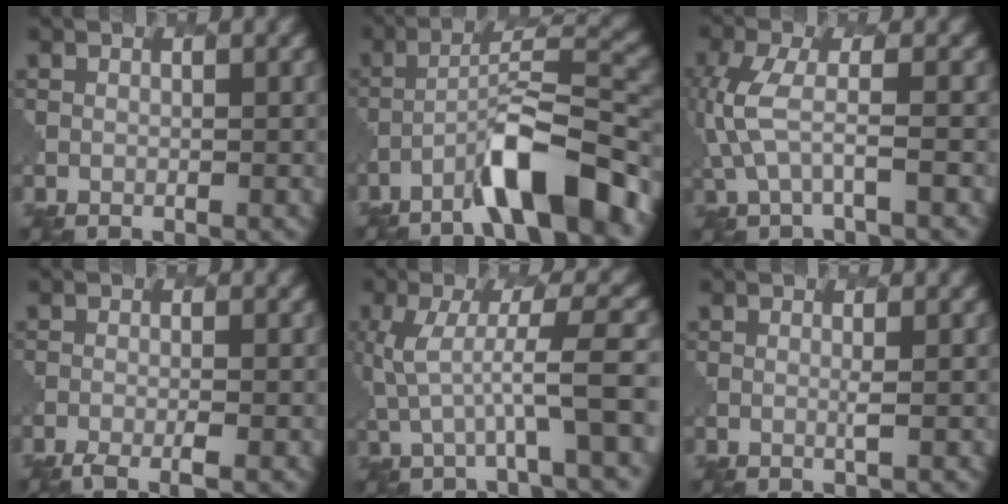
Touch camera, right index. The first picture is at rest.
{"total": 8.7, "force": [-5.3, 1.6, 6.6], "torque": [-0.111, 0.017, -0.086]}
{"total": 3.5, "force": [-0.2, 1.0, 3.3], "torque": [-0.086, 0.001, -0.005]}
{"total": 2.0, "force": [-1.2, 0.4, 1.5], "torque": [-0.024, -0.005, -0.032]}
{"total": 6.6, "force": [0.4, 1.1, 6.5], "torque": [-0.118, 0.015, 0.005]}
{"total": 0.7, "force": [0.4, 0.1, 0.6], "torque": [-0.014, -0.001, 0.004]}